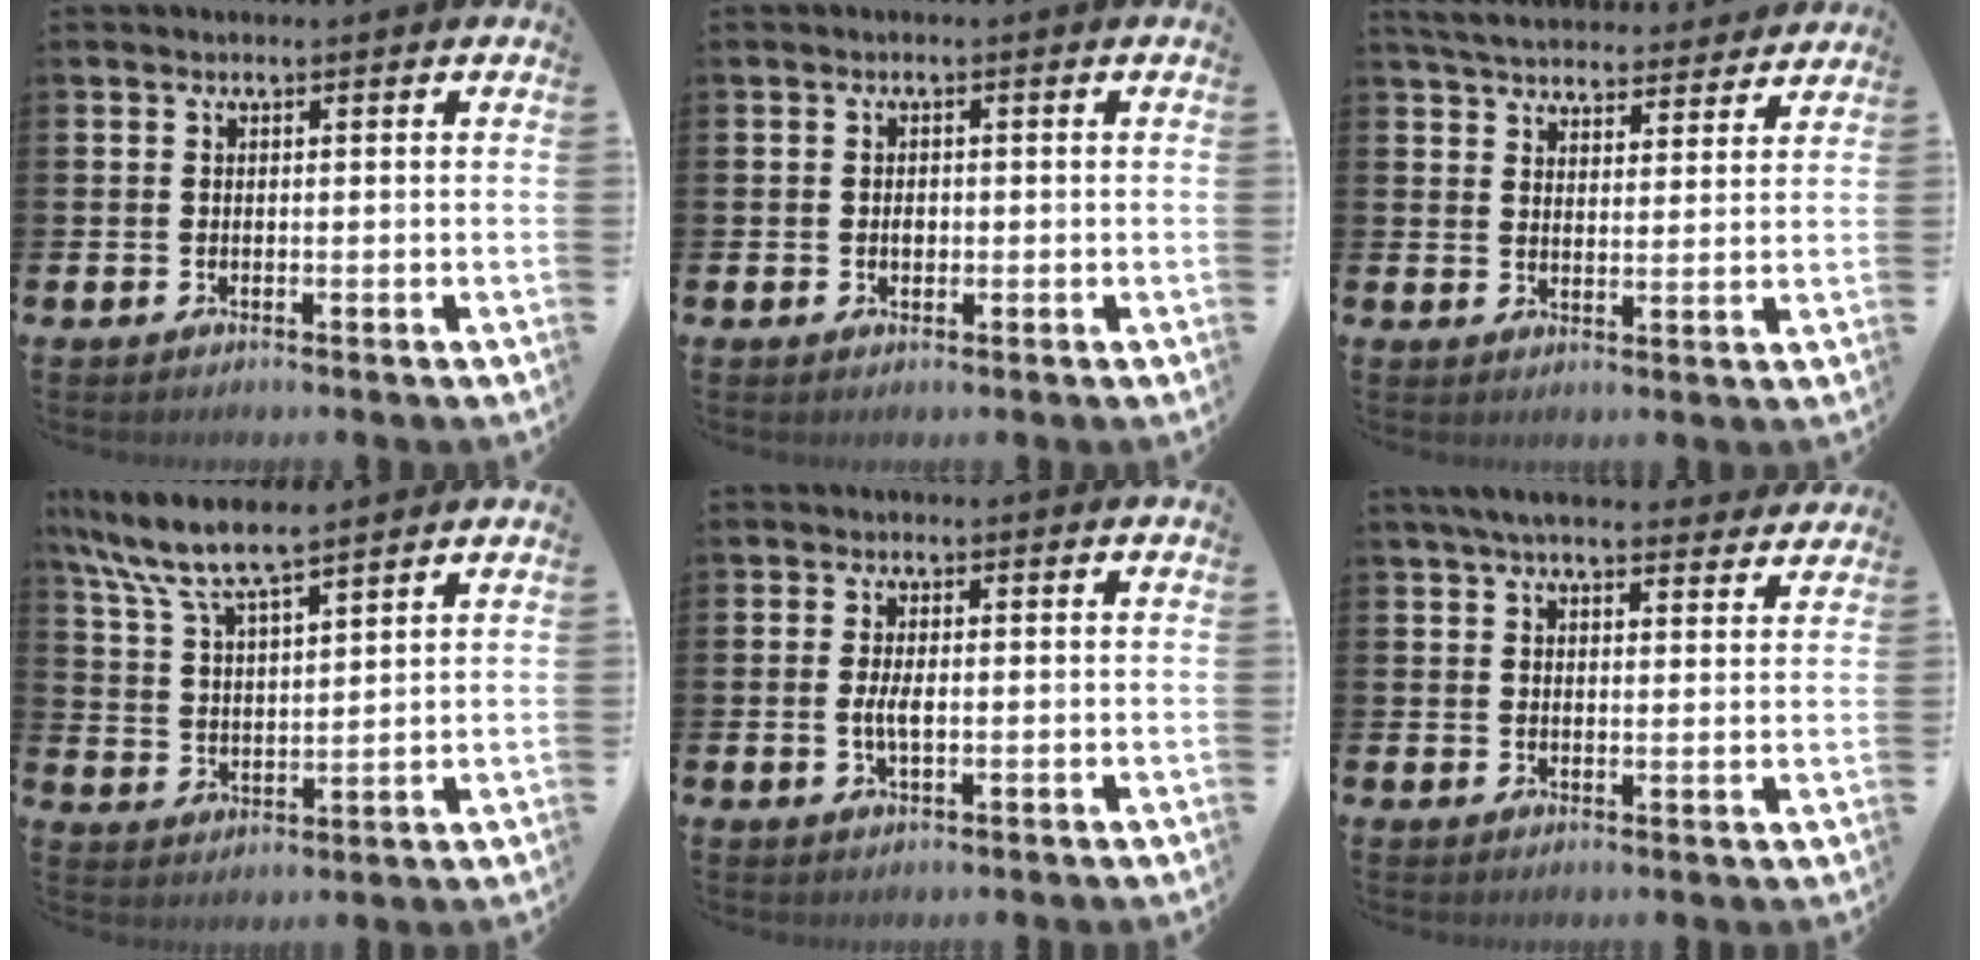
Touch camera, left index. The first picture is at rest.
{"total": 1.4, "force": [-0.1, 1.0, 0.9], "torque": [-0.003, 0.001, -0.007]}
{"total": 5.8, "force": [5.6, 1.2, 0.7], "torque": [-0.029, -0.035, 0.098]}
{"total": 8.6, "force": [7.8, 1.4, 3.2], "torque": [-0.093, -0.037, 0.139]}
{"total": 2.7, "force": [-0.1, 1.1, 2.4], "torque": [-0.040, -0.001, -0.004]}
{"total": 5.7, "force": [5.3, 1.2, 1.8], "torque": [-0.034, -0.018, 0.094]}